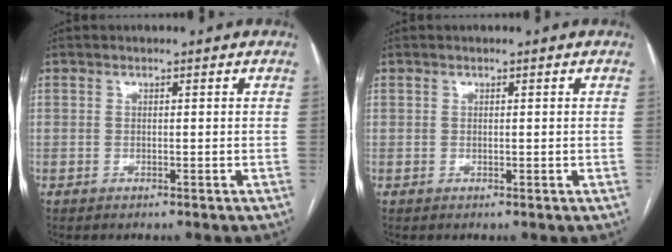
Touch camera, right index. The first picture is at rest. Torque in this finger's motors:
{"motor_torque": [0.00, 0.00, 0.00, 0.00]}